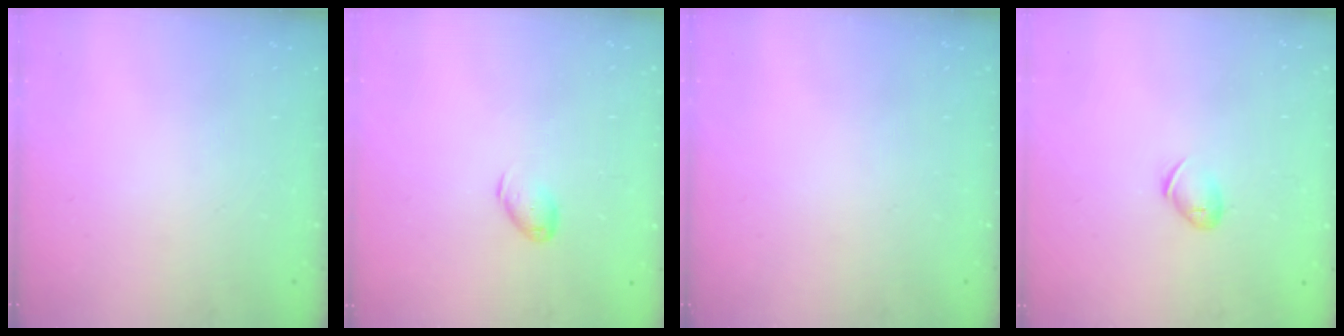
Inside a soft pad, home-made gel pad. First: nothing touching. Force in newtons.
{"total": 6.0, "press": 5.9, "slide": 1.0}
{"total": 0.0}
{"total": 6.5, "press": 6.4, "slide": 0.9}